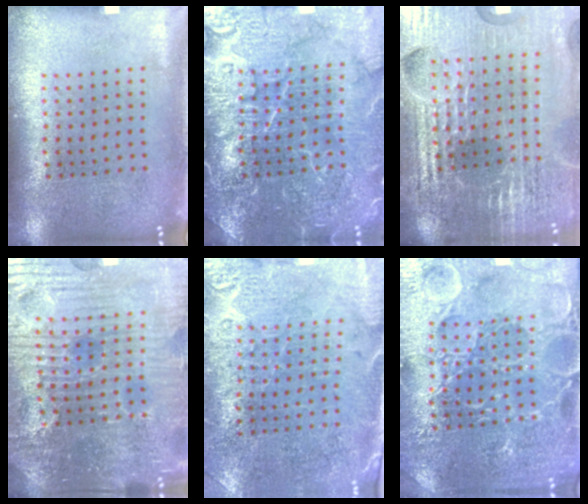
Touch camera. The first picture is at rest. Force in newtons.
{"total": 7.1, "press": 7.0, "slide": 1.0}
{"total": 5.4, "press": 5.0, "slide": 2.2}
{"total": 5.6, "press": 5.2, "slide": 1.9}
{"total": 2.8, "press": 2.5, "slide": 1.1}
{"total": 4.8, "press": 4.5, "slide": 1.6}